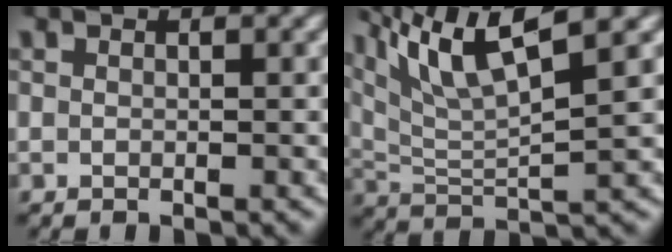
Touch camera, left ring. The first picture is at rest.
{"total": 7.0, "force": [3.8, 2.7, 5.1], "torque": [-0.106, 0.006, 0.068]}